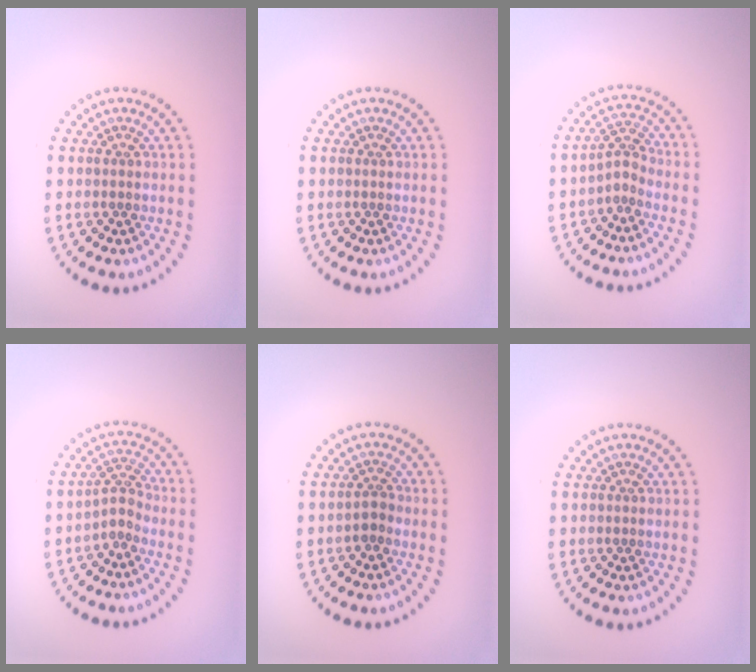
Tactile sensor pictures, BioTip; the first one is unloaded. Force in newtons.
{"total": 0.0}
{"total": 2.0, "press": 1.3, "slide": 1.5}
{"total": 2.1, "press": 1.4, "slide": 1.5}
{"total": 1.3, "press": 1.1, "slide": 0.7}
{"total": 0.0}